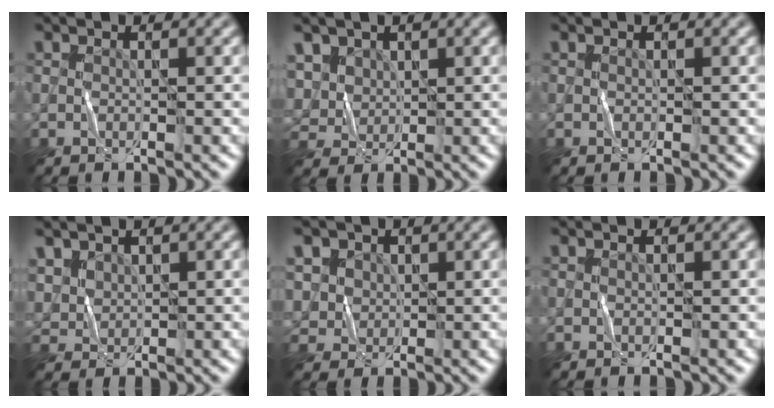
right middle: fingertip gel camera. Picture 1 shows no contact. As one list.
[{"total": 4.6, "force": [2.1, 3.6, 1.9], "torque": [-0.072, 0.011, 0.054]}, {"total": 0.0}, {"total": 2.9, "force": [2.0, 2.0, 0.9], "torque": [-0.032, -0.006, 0.057]}, {"total": 5.9, "force": [2.8, 4.7, 2.4], "torque": [-0.061, 0.008, 0.044]}, {"total": 0.0}]